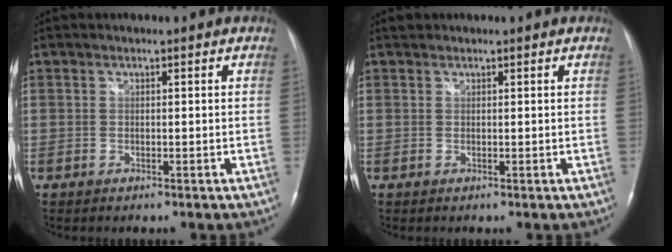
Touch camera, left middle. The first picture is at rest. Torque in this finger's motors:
{"motor_torque": [0.13, -0.02, -0.07, 0.00]}